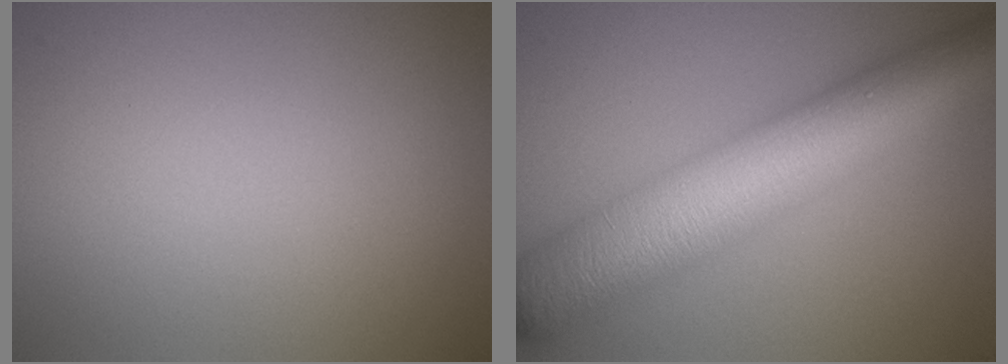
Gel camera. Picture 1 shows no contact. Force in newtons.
{"total": 12.3, "press": 12.3, "slide": 0.3}